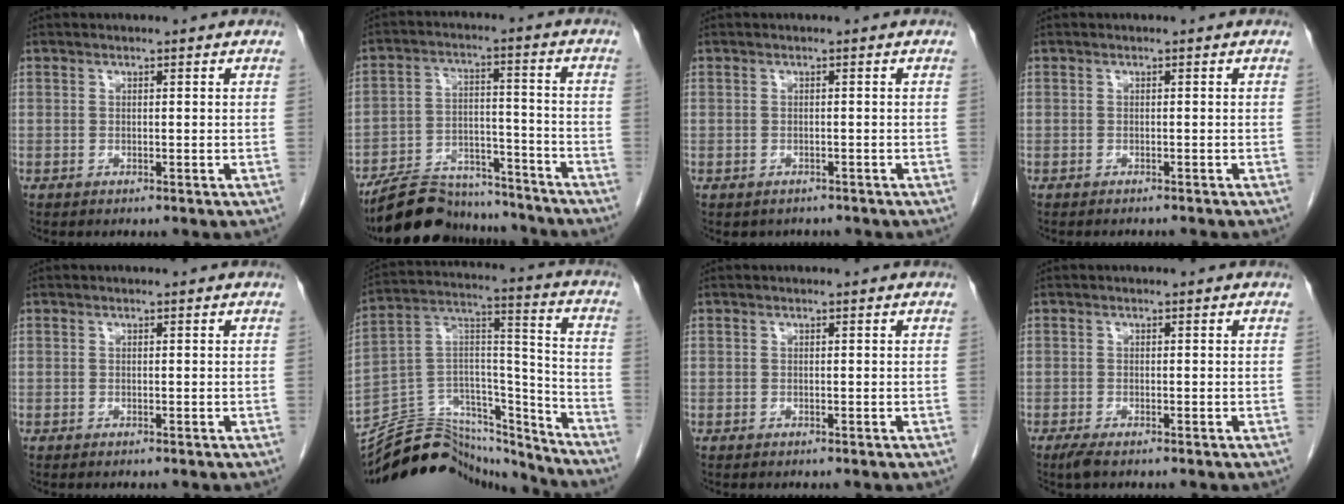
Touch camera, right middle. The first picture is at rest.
{"total": 14.2, "force": [-13.2, 4.1, 3.5], "torque": [-0.049, 0.023, -0.206]}
{"total": 2.1, "force": [-1.8, 1.1, 0.2], "torque": [-0.010, -0.001, -0.022]}
{"total": 2.6, "force": [-2.5, 0.2, 0.7], "torque": [-0.007, -0.004, -0.029]}
{"total": 0.0}
{"total": 24.9, "force": [-23.4, 6.1, 5.8], "torque": [-0.125, 0.036, -0.367]}
{"total": 0.0}
{"total": 1.7, "force": [-1.2, 0.3, 1.1], "torque": [-0.030, -0.007, -0.024]}